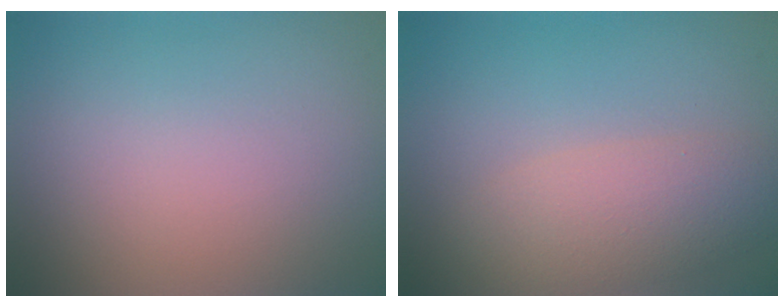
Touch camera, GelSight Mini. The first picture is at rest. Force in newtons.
{"total": 4.6, "press": 4.6, "slide": 0.2}